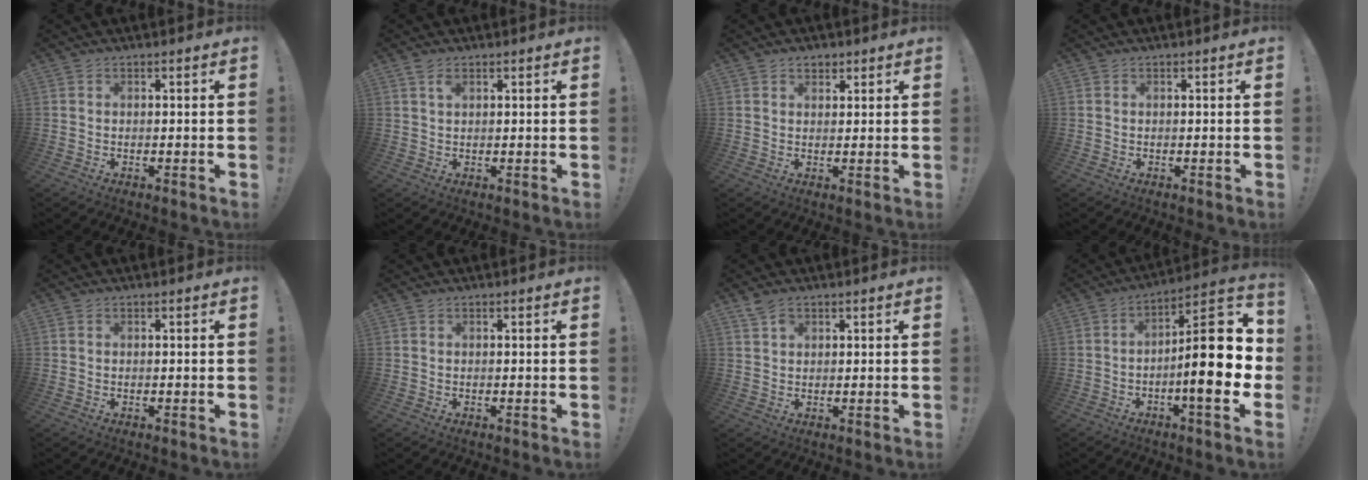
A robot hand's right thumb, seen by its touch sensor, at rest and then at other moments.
{"total": 1.3, "force": [0.8, 0.6, 0.8], "torque": [-0.013, 0.000, 0.014]}
{"total": 2.6, "force": [1.6, 1.8, 0.8], "torque": [-0.003, -0.007, 0.028]}
{"total": 0.0}
{"total": 0.0}
{"total": 0.0}
{"total": 3.0, "force": [2.1, 1.7, 1.3], "torque": [-0.015, -0.009, 0.036]}
{"total": 20.8, "force": [-2.6, 5.9, 19.7], "torque": [-0.287, 0.017, -0.040]}